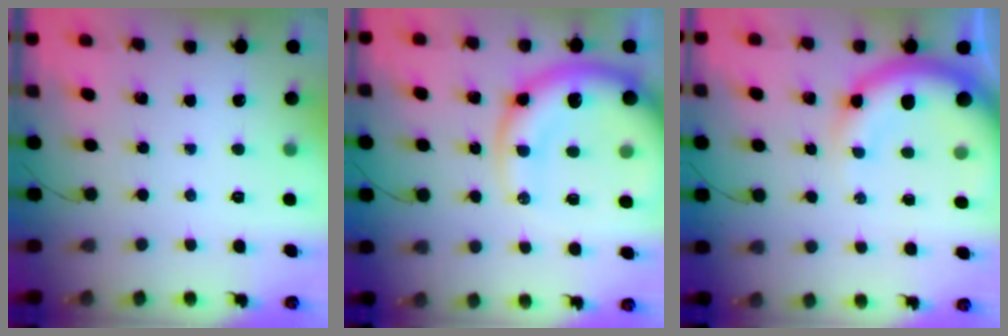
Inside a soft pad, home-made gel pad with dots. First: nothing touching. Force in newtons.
{"total": 18.7, "press": 18.2, "slide": 4.3}
{"total": 11.1, "press": 10.9, "slide": 2.2}